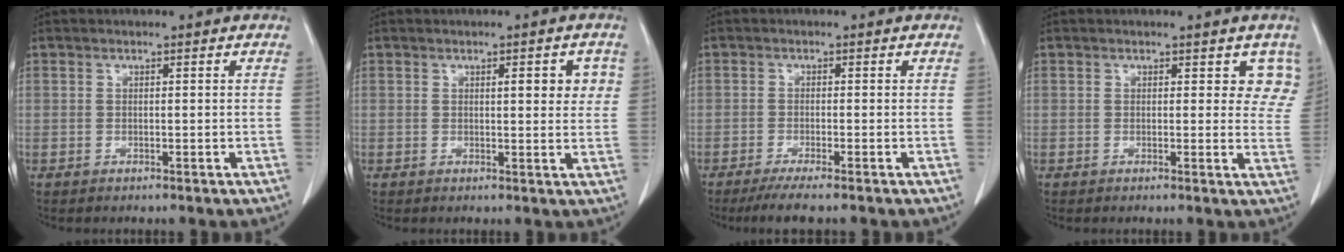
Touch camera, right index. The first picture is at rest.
{"total": 4.4, "force": [1.4, 1.4, 3.9], "torque": [-0.046, 0.003, 0.016]}
{"total": 4.3, "force": [-3.3, -0.1, 2.8], "torque": [-0.045, -0.010, -0.057]}
{"total": 4.2, "force": [2.7, 2.6, 2.1], "torque": [0.003, -0.007, 0.013]}